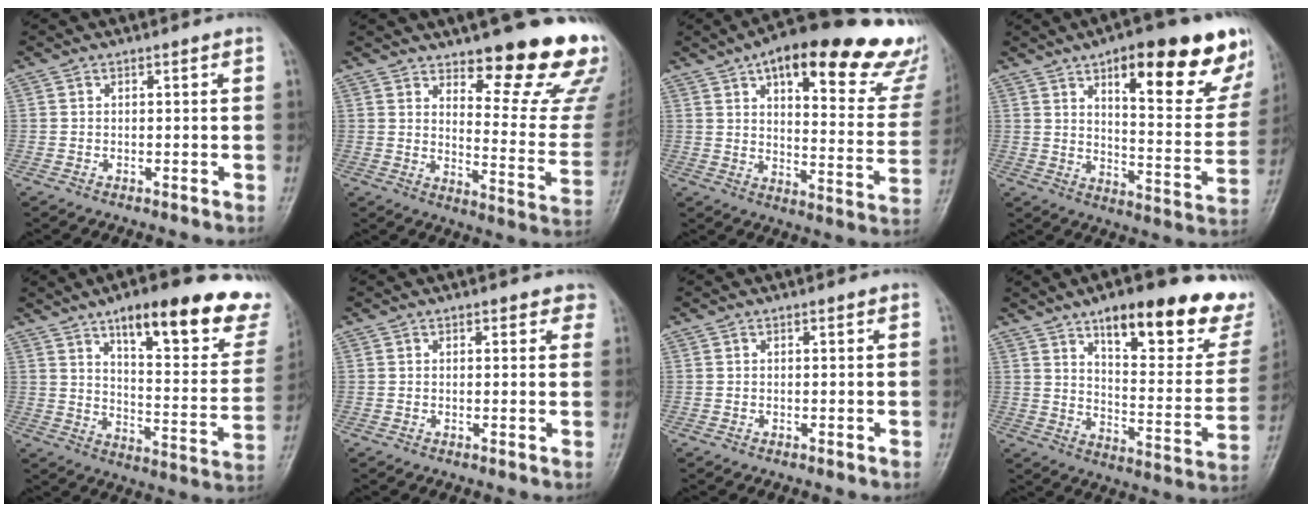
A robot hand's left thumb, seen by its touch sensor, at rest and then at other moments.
{"total": 18.5, "force": [13.7, 5.0, 11.4], "torque": [-0.101, -0.115, 0.182]}
{"total": 30.5, "force": [18.2, 10.9, 21.9], "torque": [-0.258, -0.041, 0.238]}
{"total": 23.4, "force": [12.9, 7.6, 18.0], "torque": [-0.201, -0.047, 0.183]}
{"total": 24.6, "force": [16.1, 7.5, 17.0], "torque": [-0.182, -0.069, 0.219]}
{"total": 2.3, "force": [1.6, 1.5, 1.0], "torque": [0.020, -0.004, 0.011]}
{"total": 0.0}
{"total": 25.0, "force": [16.6, 8.3, 16.7], "torque": [-0.177, -0.079, 0.225]}